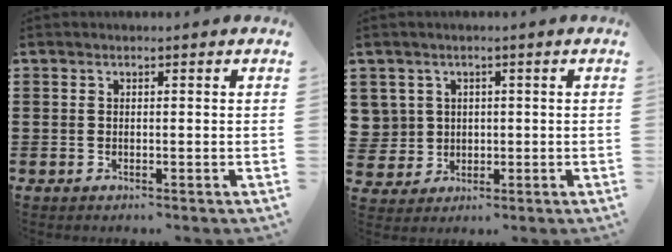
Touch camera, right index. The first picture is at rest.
{"total": 3.5, "force": [0.8, 3.4, 0.1], "torque": [-0.022, 0.012, 0.015]}